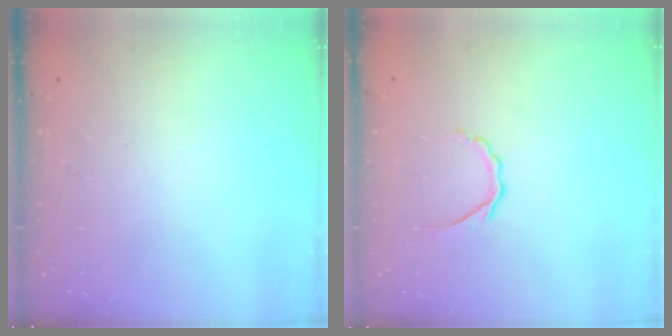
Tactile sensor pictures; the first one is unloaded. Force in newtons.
{"total": 2.8, "press": 2.7, "slide": 0.9}